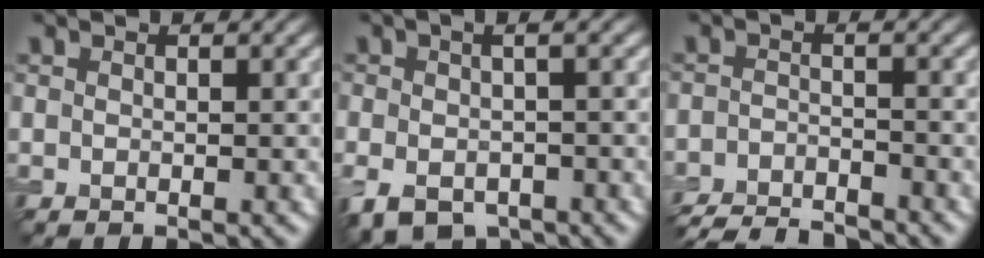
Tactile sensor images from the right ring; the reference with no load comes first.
{"total": 5.8, "force": [-2.0, 3.0, 4.6], "torque": [-0.073, -0.014, -0.019]}
{"total": 5.2, "force": [-4.9, 0.9, 1.4], "torque": [-0.024, -0.011, -0.089]}